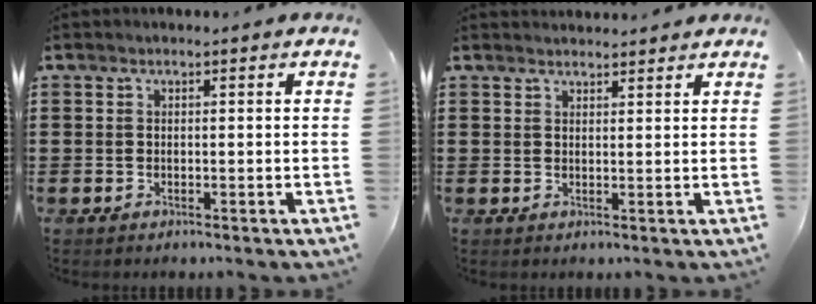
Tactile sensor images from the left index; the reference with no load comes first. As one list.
[{"total": 1.7, "force": [1.7, 0.2, -0.1], "torque": [-0.002, 0.001, 0.033]}]